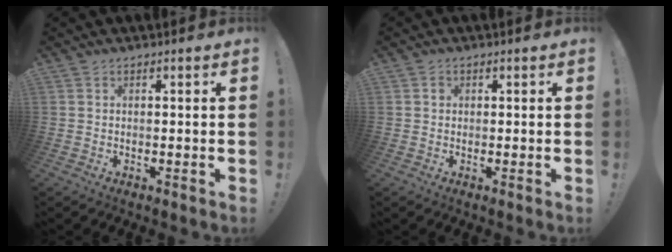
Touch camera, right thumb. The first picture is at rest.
{"total": 1.0, "force": [0.1, 1.0, 0.4], "torque": [-0.001, 0.002, 0.000]}